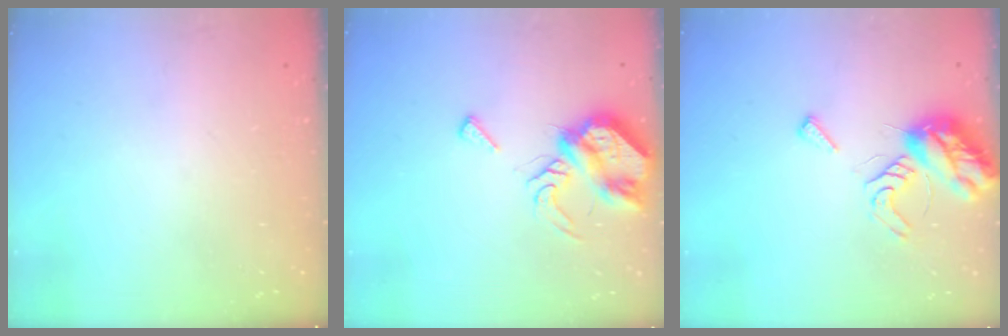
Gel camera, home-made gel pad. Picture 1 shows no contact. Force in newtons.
{"total": 8.8, "press": 8.8, "slide": 1.0}
{"total": 8.6, "press": 8.5, "slide": 0.9}